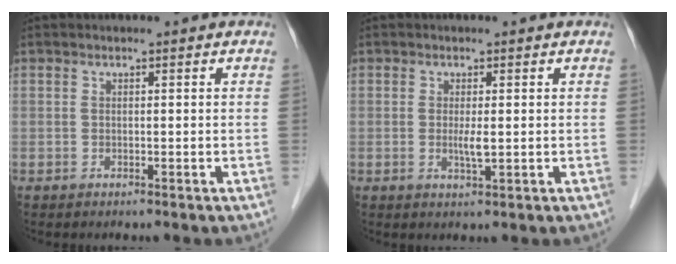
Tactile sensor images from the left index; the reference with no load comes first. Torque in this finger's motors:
{"motor_torque": [0.43, 0.30, 0.07, 0.03]}